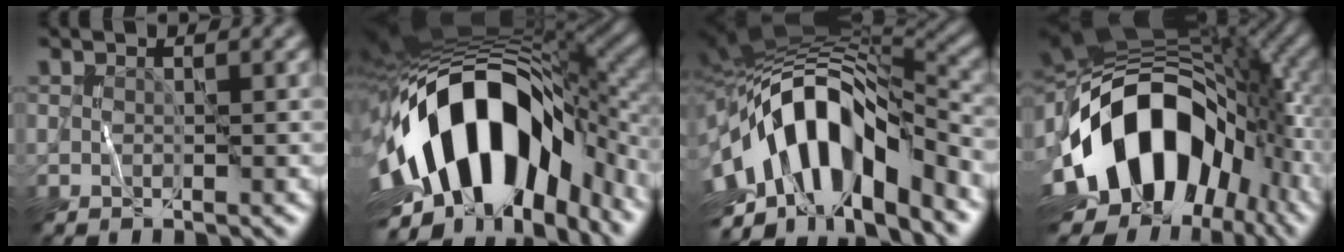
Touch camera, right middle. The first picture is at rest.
{"total": 17.4, "force": [-3.6, 9.3, 14.2], "torque": [-0.244, -0.001, -0.057]}
{"total": 14.6, "force": [-3.4, 7.4, 12.1], "torque": [-0.195, 0.018, -0.067]}
{"total": 17.5, "force": [-4.5, 11.4, 12.5], "torque": [-0.217, -0.004, -0.083]}